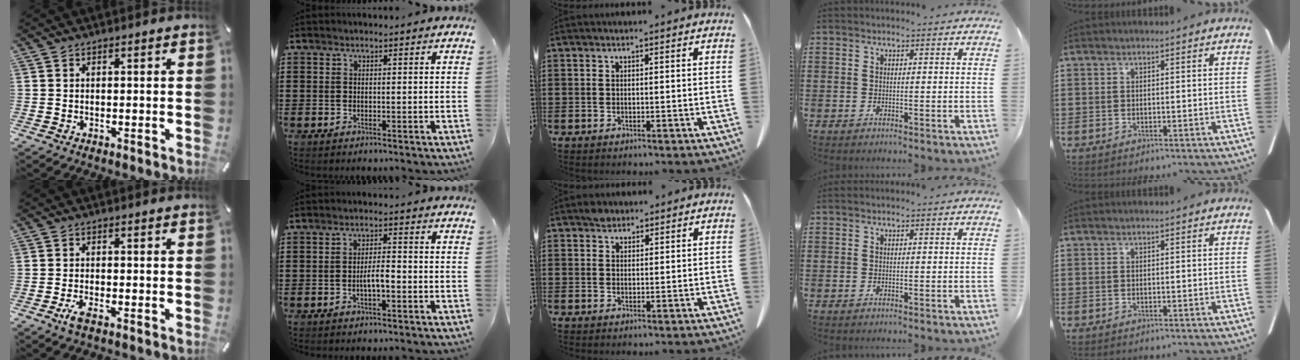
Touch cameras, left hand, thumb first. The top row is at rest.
{"thumb": {"total": 2.7, "force": [-1.6, 0.8, 2.1], "torque": [-0.047, 0.002, -0.032]}, "index": {"total": 3.3, "force": [-1.1, 0.9, 2.9], "torque": [-0.060, 0.004, -0.023]}, "middle": {"total": 1.9, "force": [1.6, 0.8, 0.3], "torque": [-0.002, -0.004, 0.032]}}